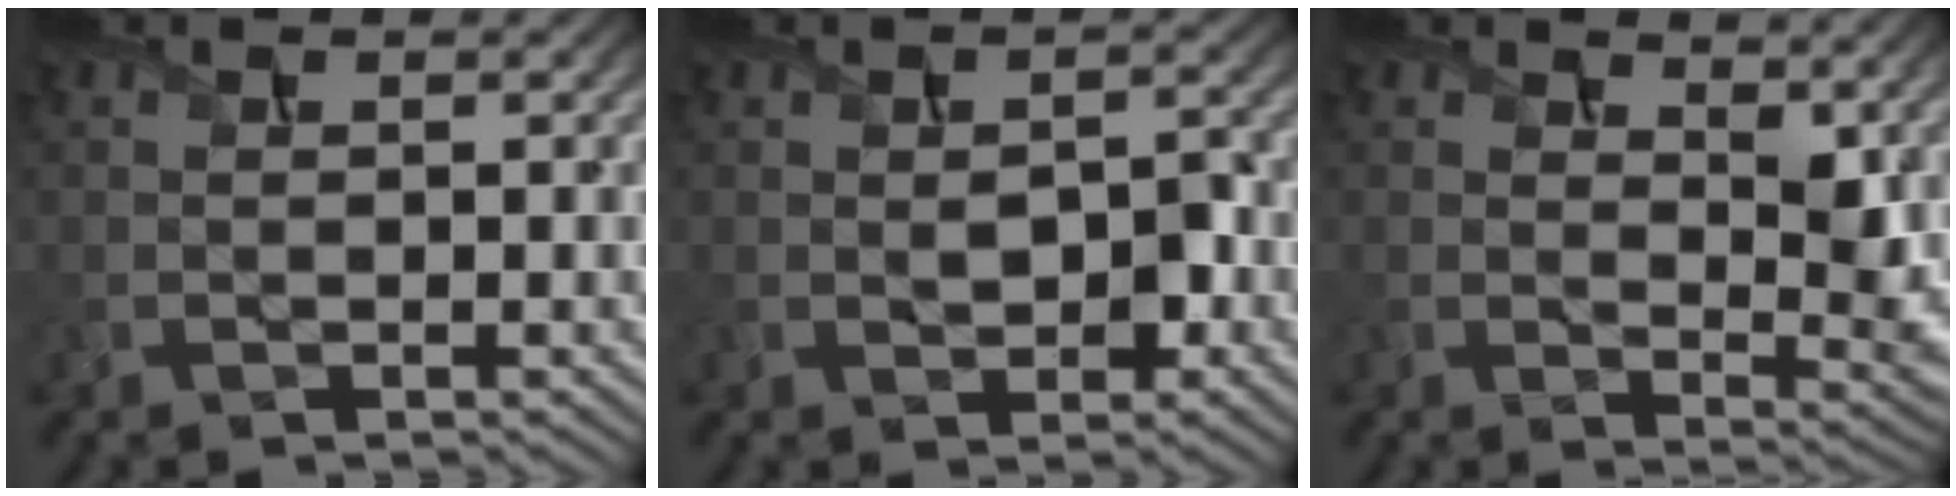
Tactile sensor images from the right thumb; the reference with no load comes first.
{"total": 3.3, "force": [-0.4, 2.1, 2.5], "torque": [-0.044, -0.006, -0.005]}
{"total": 7.5, "force": [4.4, 3.4, 5.0], "torque": [-0.079, -0.008, 0.068]}